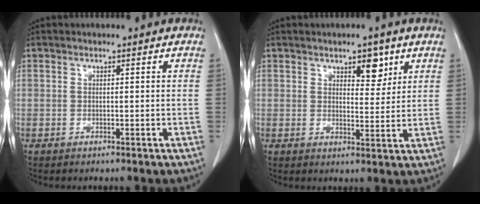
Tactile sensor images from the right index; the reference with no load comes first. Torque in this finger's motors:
{"motor_torque": [0.11, 0.18, 0.05, 0.01]}